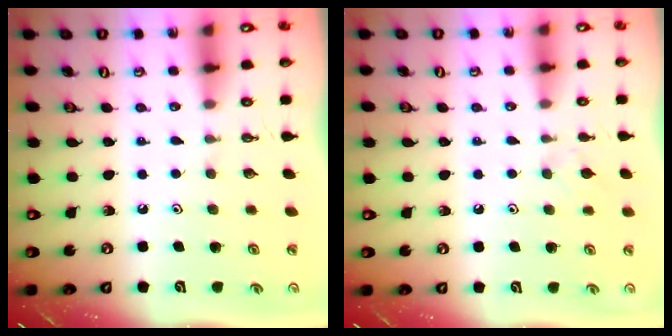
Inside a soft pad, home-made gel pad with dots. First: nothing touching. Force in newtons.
{"total": 2.5, "press": 2.4, "slide": 0.6}